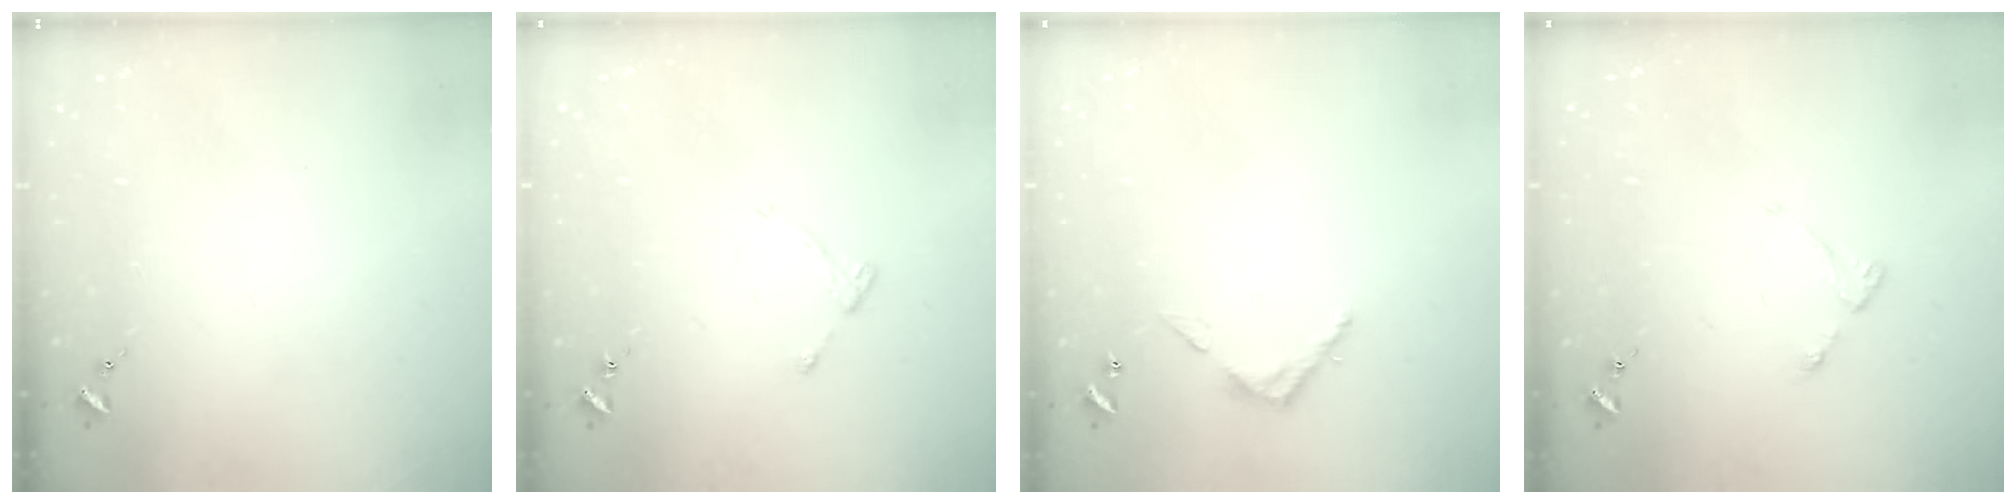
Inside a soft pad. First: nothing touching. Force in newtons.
{"total": 4.8, "press": 4.7, "slide": 0.5}
{"total": 3.9, "press": 3.9, "slide": 0.3}
{"total": 2.8, "press": 2.7, "slide": 0.5}